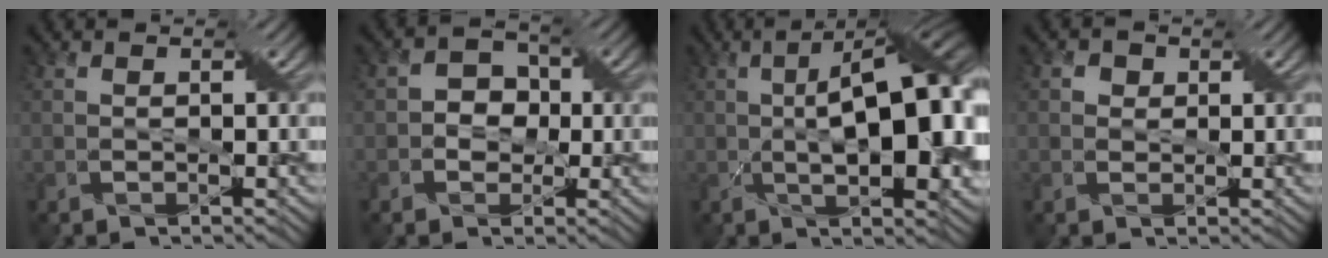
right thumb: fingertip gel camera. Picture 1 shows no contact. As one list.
[{"total": 3.6, "force": [-0.3, 3.2, 1.6], "torque": [-0.024, 0.006, -0.023]}, {"total": 15.2, "force": [-0.1, 5.6, 14.1], "torque": [-0.201, 0.016, -0.001]}, {"total": 1.7, "force": [0.6, 1.5, 0.5], "torque": [-0.006, 0.000, 0.005]}]